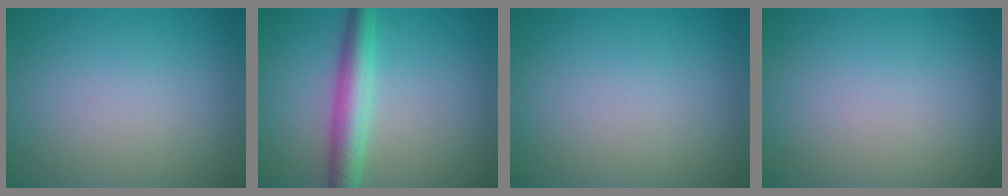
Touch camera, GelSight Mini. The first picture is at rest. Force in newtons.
{"total": 4.6, "press": 4.6, "slide": 0.0}
{"total": 0.0}
{"total": 0.0}